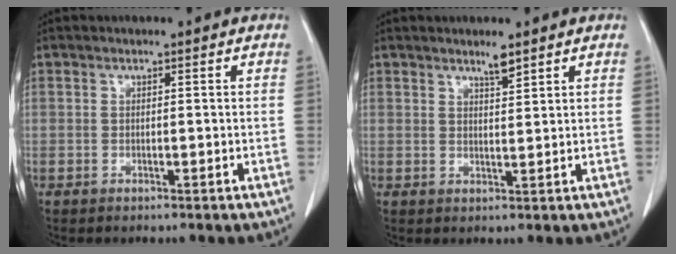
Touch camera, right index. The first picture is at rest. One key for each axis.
{"total": 2.3, "fx": 1.9, "fy": 0.0, "fz": 1.3, "tx": -0.026, "ty": -0.003, "tz": 0.034}